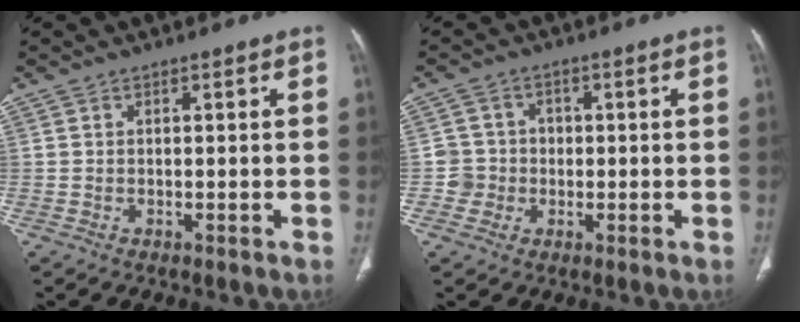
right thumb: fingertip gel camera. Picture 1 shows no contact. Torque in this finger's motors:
{"motor_torque": [-0.11, 0.26, -0.04, 0.46, -0.04]}